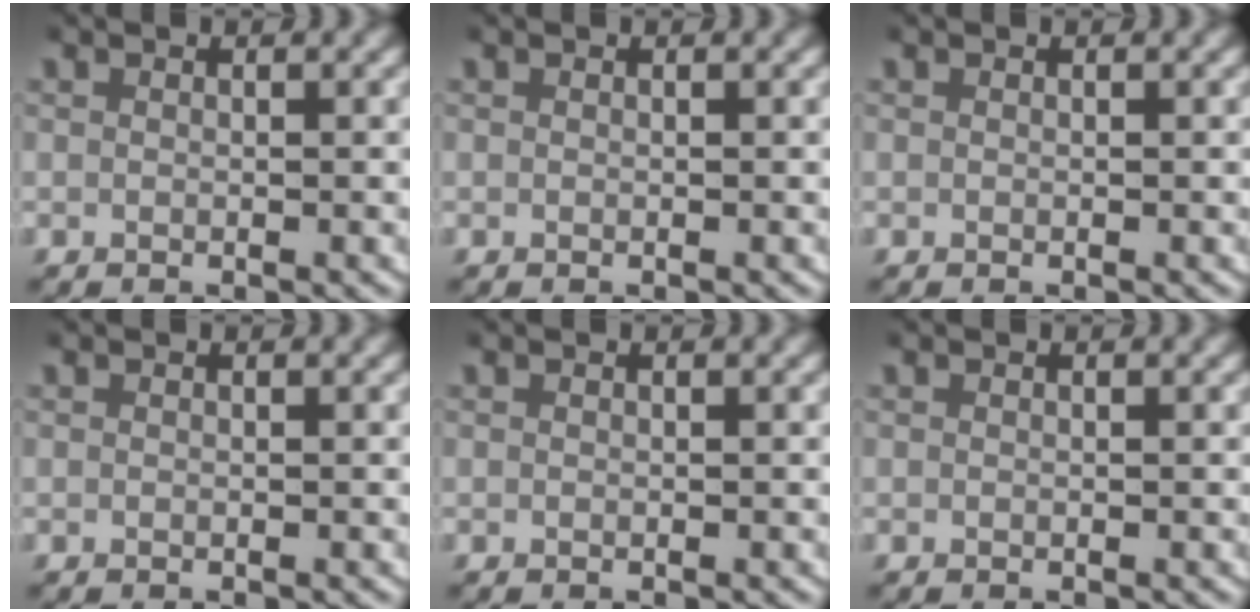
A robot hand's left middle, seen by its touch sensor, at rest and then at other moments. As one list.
[{"total": 0.0}, {"total": 0.0}, {"total": 0.0}, {"total": 0.0}, {"total": 0.0}]